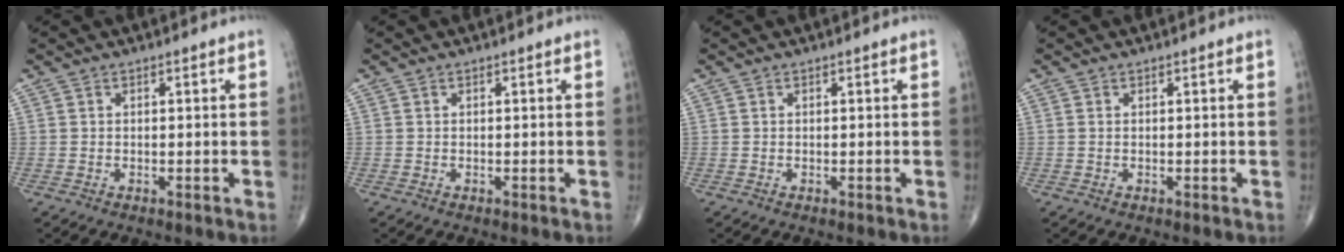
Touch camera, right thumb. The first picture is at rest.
{"total": 0.0}
{"total": 0.0}
{"total": 0.0}